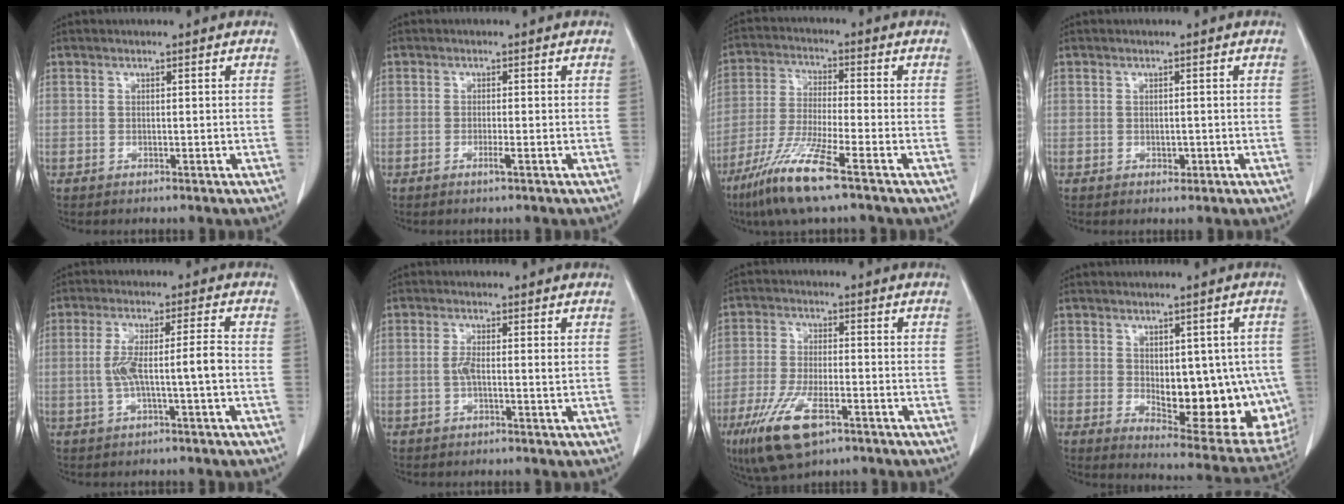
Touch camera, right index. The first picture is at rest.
{"total": 1.3, "force": [-0.7, -0.2, 1.1], "torque": [-0.023, -0.003, -0.013]}
{"total": 11.1, "force": [-6.9, 0.1, 8.7], "torque": [-0.184, -0.033, -0.136]}
{"total": 0.9, "force": [-0.3, 0.6, 0.6], "torque": [-0.011, -0.001, -0.001]}
{"total": 6.7, "force": [-1.2, 0.1, 6.6], "torque": [-0.131, 0.017, -0.017]}
{"total": 2.6, "force": [-0.1, 0.4, 2.5], "torque": [-0.051, 0.001, -0.002]}
{"total": 10.4, "force": [-5.6, 3.8, 7.9], "torque": [-0.161, -0.016, -0.096]}
{"total": 16.6, "force": [-1.9, 7.1, 14.9], "torque": [-0.151, 0.001, 0.000]}